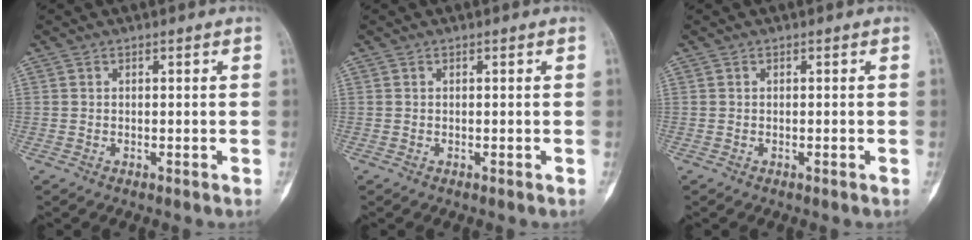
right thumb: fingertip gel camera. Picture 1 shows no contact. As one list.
[{"total": 0.0}, {"total": 0.0}]